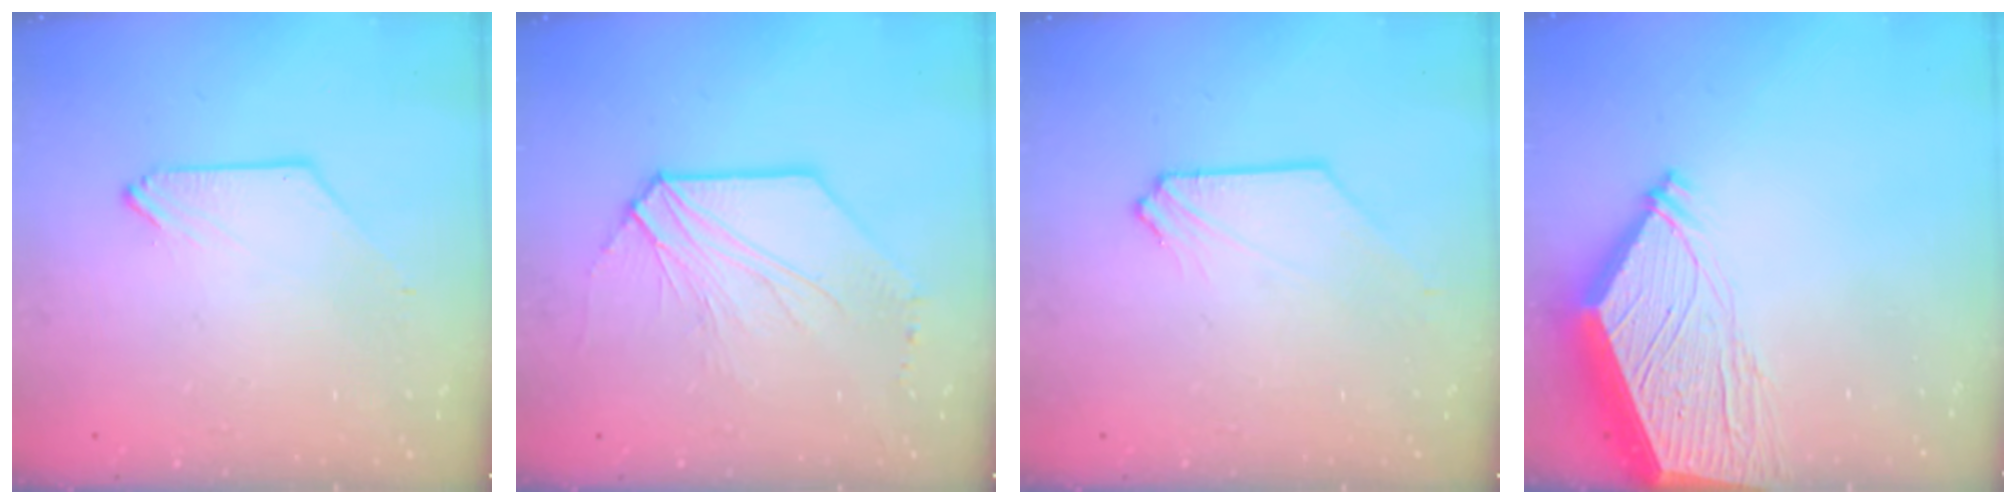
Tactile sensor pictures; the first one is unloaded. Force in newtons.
{"total": 6.6, "press": 6.5, "slide": 0.8}
{"total": 1.4, "press": 1.4, "slide": 0.2}
{"total": 12.3, "press": 12.2, "slide": 1.5}